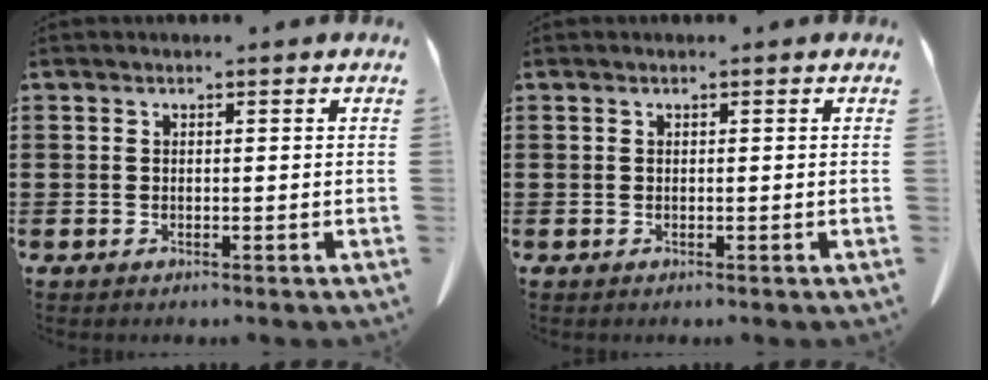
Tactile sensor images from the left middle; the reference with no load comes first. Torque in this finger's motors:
{"motor_torque": [0.00, 0.00, 0.00, 0.00]}